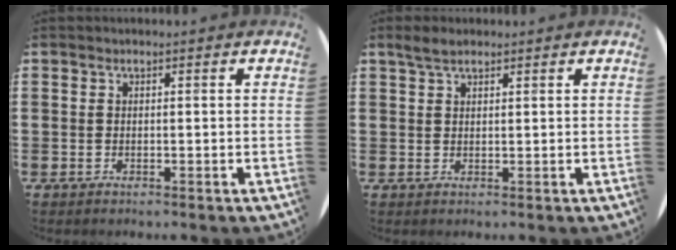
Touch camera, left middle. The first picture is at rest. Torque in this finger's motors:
{"motor_torque": [0.21, -0.18, -0.02, 0.01]}